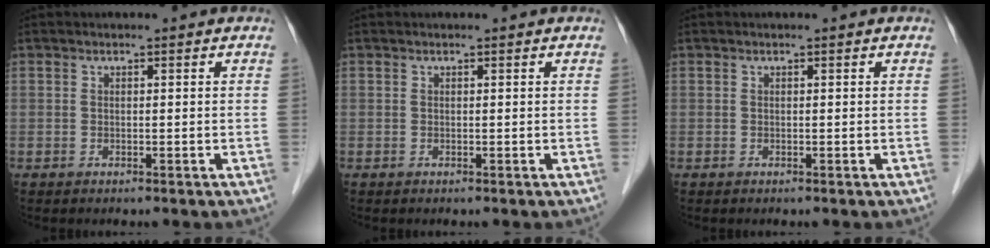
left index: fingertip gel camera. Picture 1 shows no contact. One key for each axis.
{"total": 0.0}
{"total": 0.0}